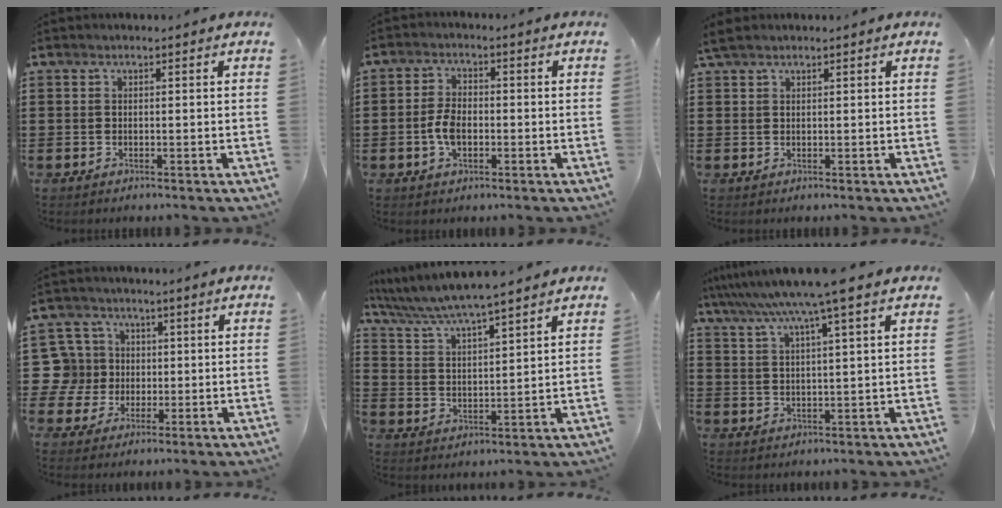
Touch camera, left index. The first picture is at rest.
{"total": 4.4, "force": [-0.8, 2.4, 3.5], "torque": [-0.086, -0.002, -0.020]}
{"total": 2.1, "force": [1.4, 0.5, 1.6], "torque": [-0.033, 0.003, 0.026]}
{"total": 8.6, "force": [0.8, 8.3, 2.3], "torque": [-0.097, 0.011, 0.016]}
{"total": 5.6, "force": [5.1, -0.3, 2.2], "torque": [-0.065, -0.032, 0.085]}
{"total": 7.3, "force": [5.4, -0.4, 4.9], "torque": [-0.111, -0.021, 0.089]}